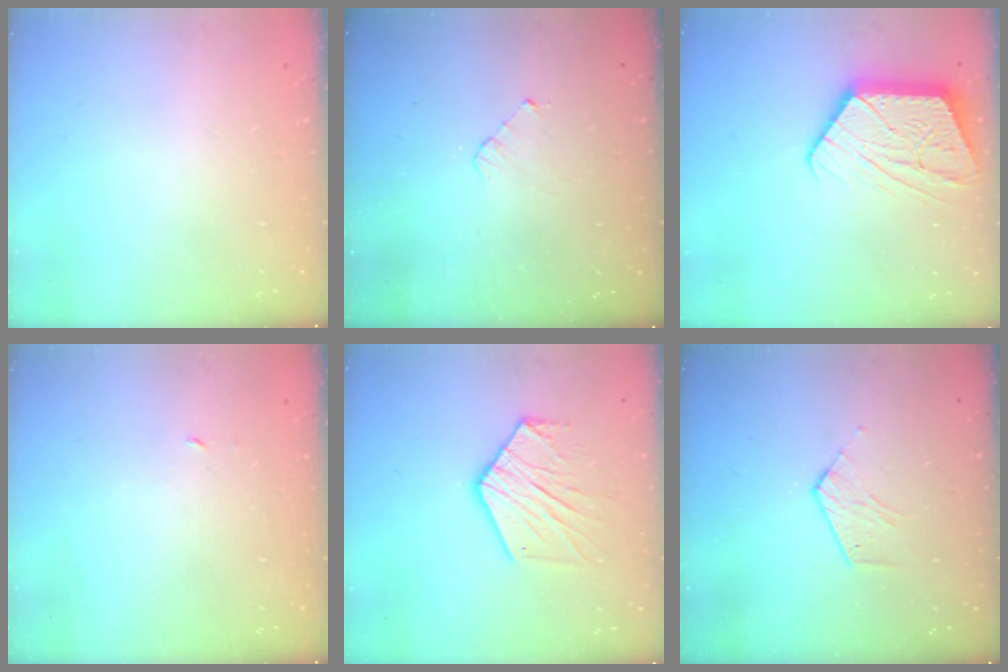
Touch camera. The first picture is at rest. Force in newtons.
{"total": 3.2, "press": 3.2, "slide": 0.3}
{"total": 14.3, "press": 14.3, "slide": 1.3}
{"total": 1.8, "press": 1.8, "slide": 0.1}
{"total": 12.9, "press": 12.9, "slide": 0.7}
{"total": 4.9, "press": 4.8, "slide": 0.4}